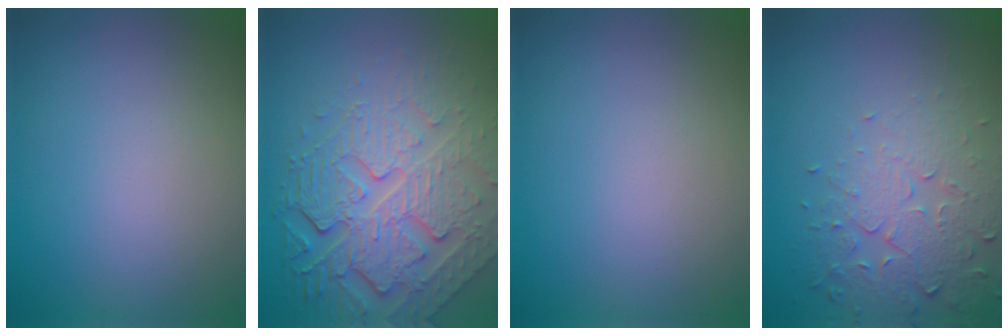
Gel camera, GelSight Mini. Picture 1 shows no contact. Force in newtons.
{"total": 8.0, "press": 5.6, "slide": 5.7}
{"total": 0.0}
{"total": 5.1, "press": 3.8, "slide": 3.4}